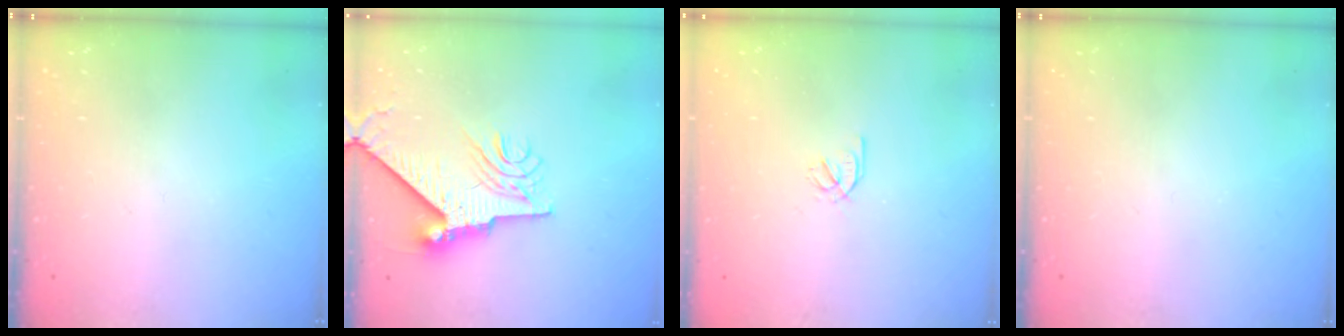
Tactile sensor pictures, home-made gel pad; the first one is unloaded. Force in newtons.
{"total": 11.4, "press": 11.3, "slide": 1.5}
{"total": 2.1, "press": 1.9, "slide": 0.8}
{"total": 0.0}